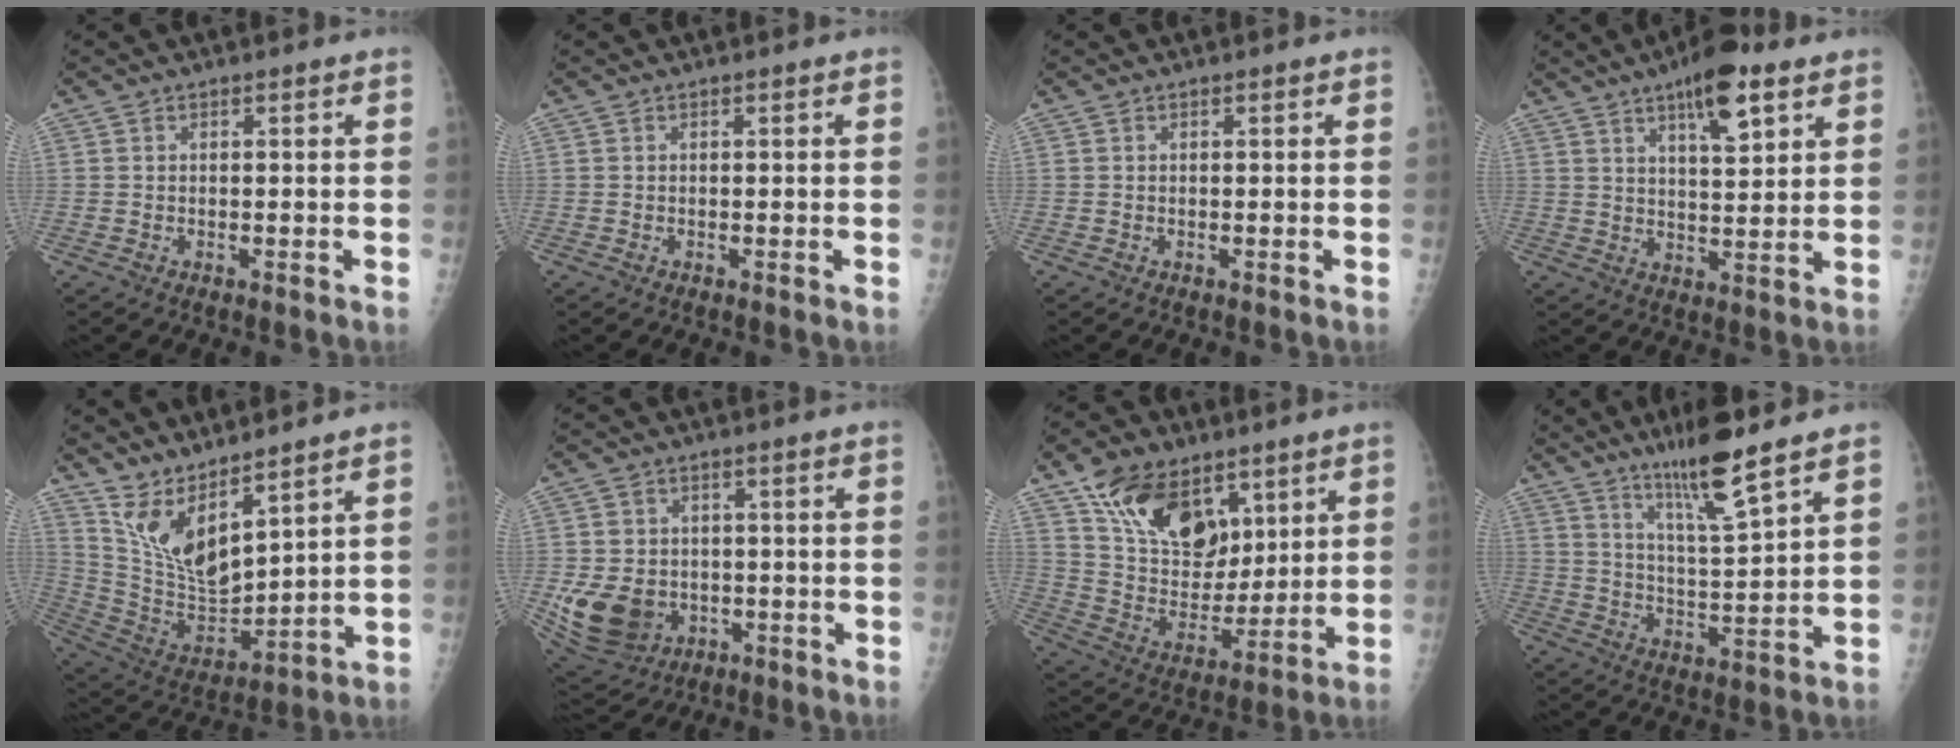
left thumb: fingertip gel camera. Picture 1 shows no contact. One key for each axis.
{"total": 0.0}
{"total": 0.0}
{"total": 10.6, "fx": 6.1, "fy": 3.2, "fz": 8.0, "tx": -0.109, "ty": -0.027, "tz": 0.094}
{"total": 14.2, "fx": 10.7, "fy": 2.7, "fz": 9.0, "tx": -0.162, "ty": -0.074, "tz": 0.231}
{"total": 13.3, "fx": -2.6, "fy": 11.0, "fz": 7.1, "tx": -0.132, "ty": 0.002, "tz": -0.021}
{"total": 18.0, "fx": 10.3, "fy": 11.2, "fz": 9.6, "tx": -0.119, "ty": -0.052, "tz": 0.193}
{"total": 11.4, "fx": 8.2, "fy": 0.5, "fz": 7.9, "tx": -0.138, "ty": -0.059, "tz": 0.149}